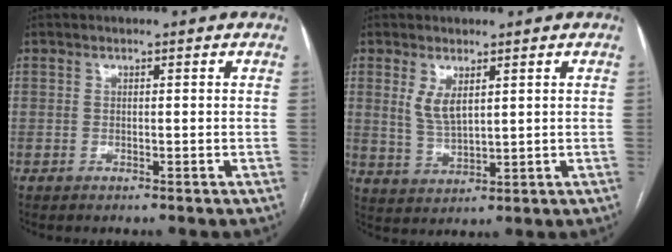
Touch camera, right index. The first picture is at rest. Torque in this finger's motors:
{"motor_torque": [0.14, 0.07, 0.12, 0.04]}